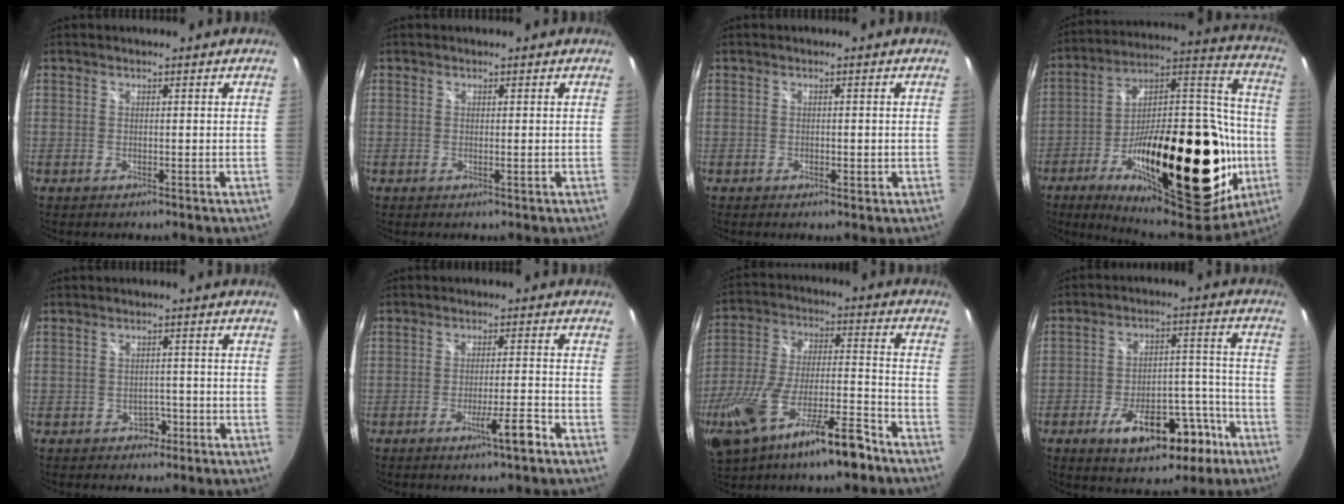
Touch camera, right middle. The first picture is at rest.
{"total": 0.5, "force": [0.0, -0.2, 0.5], "torque": [-0.006, -0.001, -0.002]}
{"total": 1.5, "force": [-0.5, 0.8, 1.2], "torque": [-0.017, -0.002, -0.008]}
{"total": 39.0, "force": [-13.4, 16.8, 32.5], "torque": [-0.485, 0.031, -0.203]}
{"total": 2.5, "force": [-1.3, 2.0, 0.7], "torque": [-0.012, 0.002, -0.018]}
{"total": 5.1, "force": [-3.1, -0.4, 4.0], "torque": [-0.072, -0.010, -0.049]}
{"total": 20.7, "force": [-13.0, 5.2, 15.2], "torque": [-0.307, -0.046, -0.222]}
{"total": 14.5, "force": [-8.2, 6.9, 9.7], "torque": [-0.166, 0.023, -0.109]}